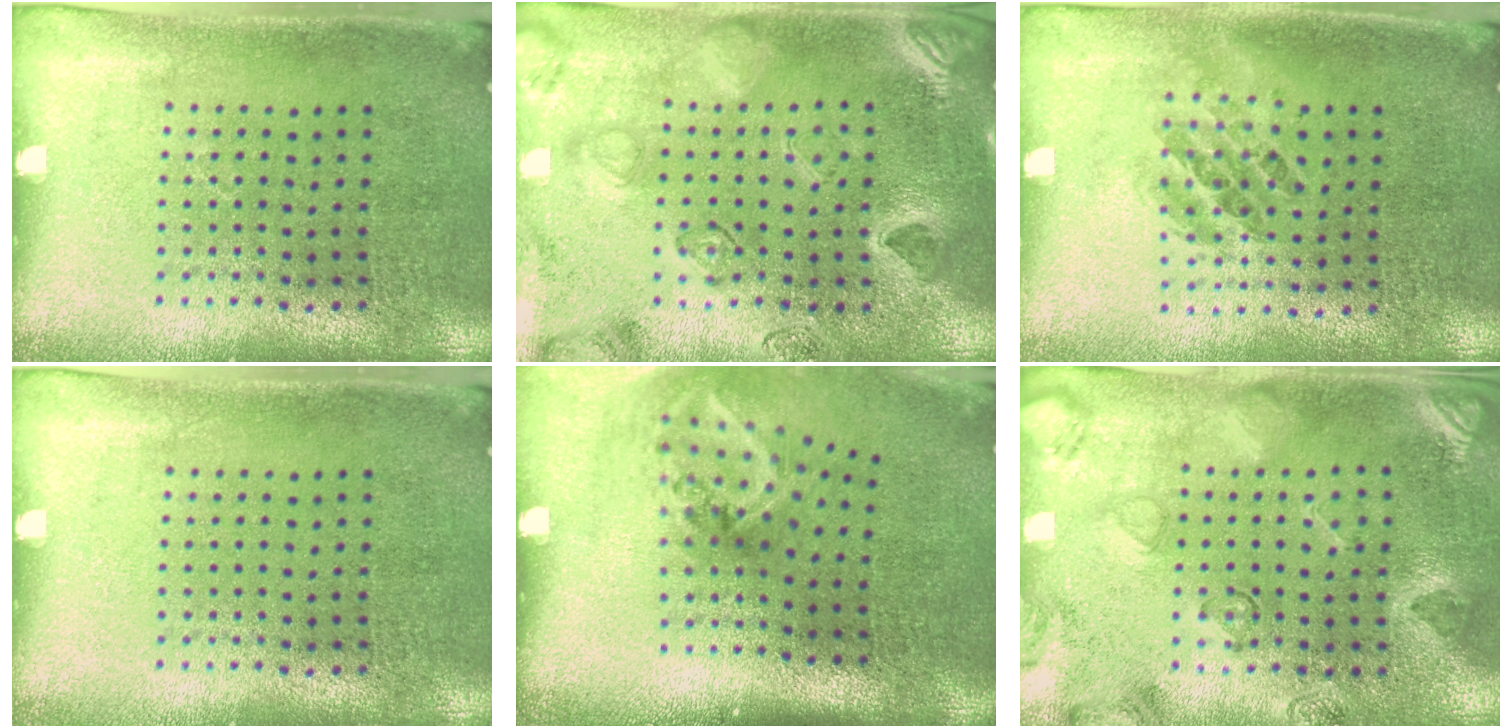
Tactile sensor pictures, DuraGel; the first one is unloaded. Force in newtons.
{"total": 2.5, "press": 2.4, "slide": 0.9}
{"total": 0.9, "press": 0.8, "slide": 0.4}
{"total": 0.0}
{"total": 2.1, "press": 1.3, "slide": 1.7}
{"total": 2.4, "press": 1.9, "slide": 1.5}